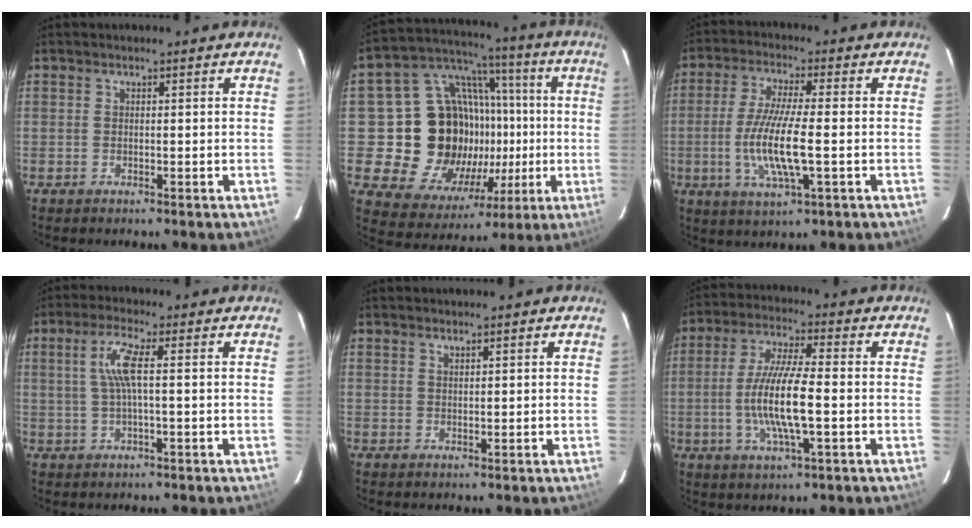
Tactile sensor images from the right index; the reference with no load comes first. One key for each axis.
{"total": 21.5, "fx": -2.0, "fy": 17.5, "fz": 12.3, "tx": -0.235, "ty": 0.039, "tz": -0.009}
{"total": 11.1, "fx": -2.0, "fy": 1.8, "fz": 10.8, "tx": -0.216, "ty": -0.010, "tz": -0.041}
{"total": 5.3, "fx": 0.6, "fy": 0.4, "fz": 5.3, "tx": -0.107, "ty": 0.004, "tz": 0.015}
{"total": 0.7, "fx": 0.6, "fy": 0.2, "fz": 0.2, "tx": -0.004, "ty": 0.001, "tz": 0.012}
{"total": 11.6, "fx": -1.9, "fy": 1.8, "fz": 11.3, "tx": -0.224, "ty": -0.004, "tz": -0.039}